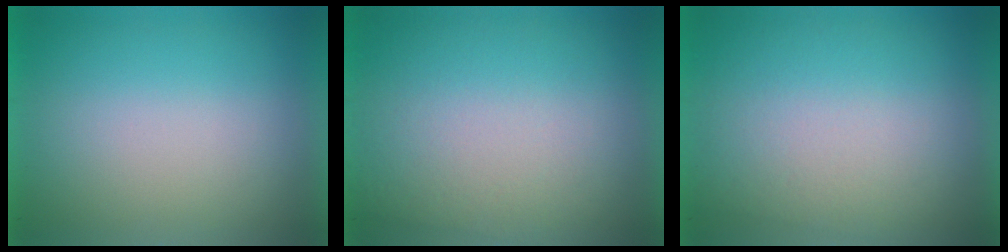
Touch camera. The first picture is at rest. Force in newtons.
{"total": 3.2}
{"total": 2.6}